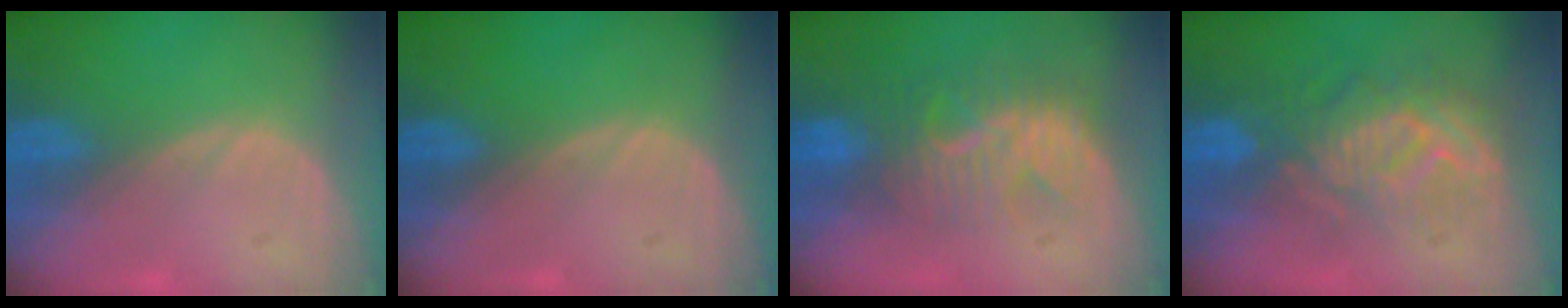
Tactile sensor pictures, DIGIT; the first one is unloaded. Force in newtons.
{"total": 0.0}
{"total": 8.2, "press": 7.9, "slide": 2.3}
{"total": 9.0, "press": 8.9, "slide": 1.7}